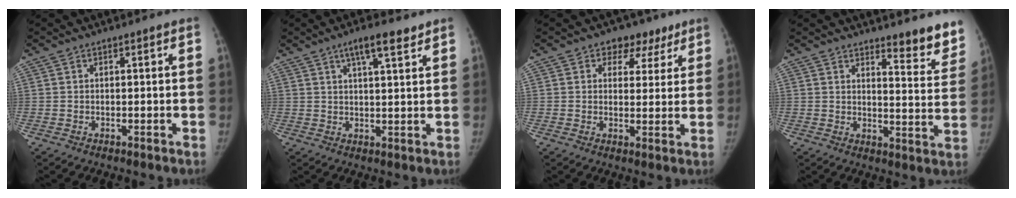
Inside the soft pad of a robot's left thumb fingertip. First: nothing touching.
{"total": 6.2, "force": [4.0, 1.4, 4.5], "torque": [-0.064, -0.014, 0.065]}
{"total": 6.4, "force": [3.8, 4.8, 2.0], "torque": [0.024, -0.009, 0.048]}
{"total": 9.9, "force": [8.0, 2.1, 5.4], "torque": [-0.033, -0.066, 0.097]}